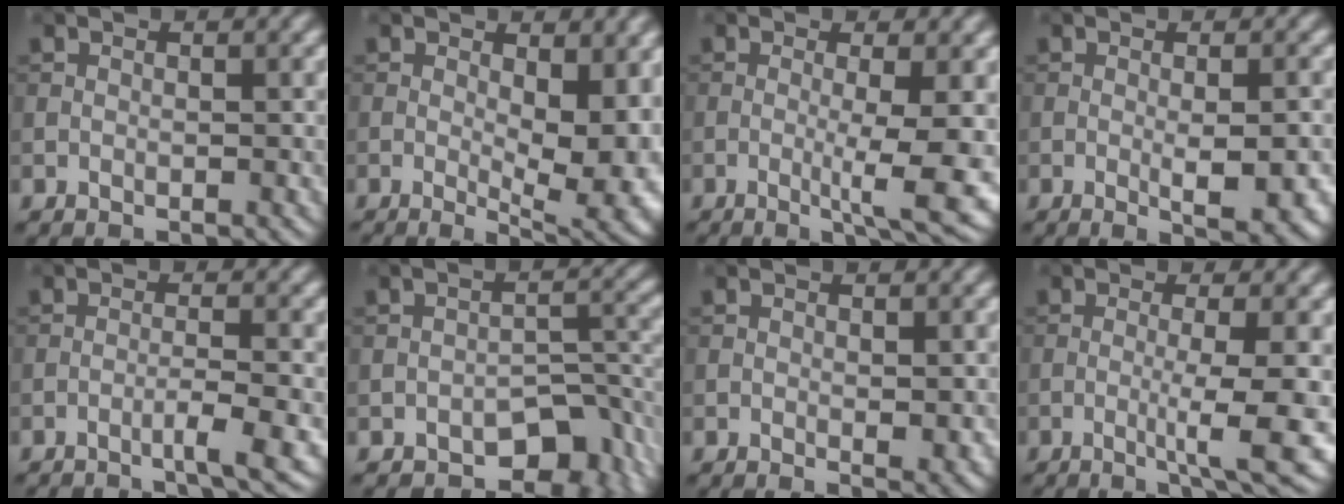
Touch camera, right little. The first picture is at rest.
{"total": 8.3, "force": [-0.3, 3.7, 7.4], "torque": [-0.106, -0.015, 0.001]}
{"total": 6.4, "force": [-1.0, 1.0, 6.3], "torque": [-0.100, -0.013, -0.012]}
{"total": 4.1, "force": [-0.8, 0.8, 3.9], "torque": [-0.061, -0.009, -0.006]}
{"total": 2.8, "force": [-1.4, 0.2, 2.3], "torque": [-0.029, 0.006, -0.037]}
{"total": 6.4, "force": [-4.1, 3.3, 3.7], "torque": [-0.028, -0.007, -0.058]}
{"total": 1.3, "force": [0.0, 0.5, 1.2], "torque": [-0.014, -0.005, 0.000]}
{"total": 6.2, "force": [-1.1, 0.9, 6.0], "torque": [-0.097, -0.008, -0.018]}